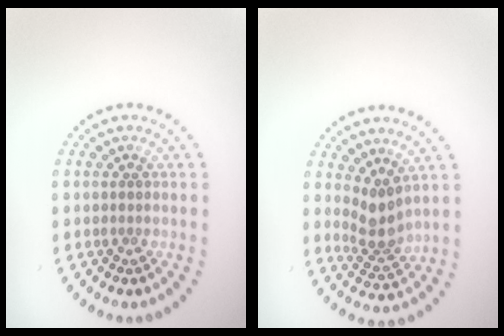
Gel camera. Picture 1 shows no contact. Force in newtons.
{"total": 2.8, "press": 2.1, "slide": 1.8}